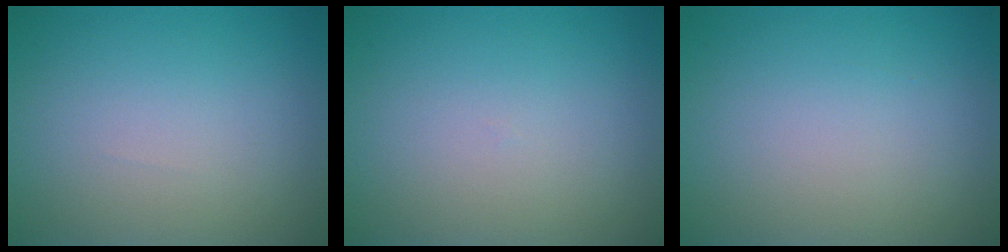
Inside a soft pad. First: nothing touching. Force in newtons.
{"total": 0.0}
{"total": 0.0}